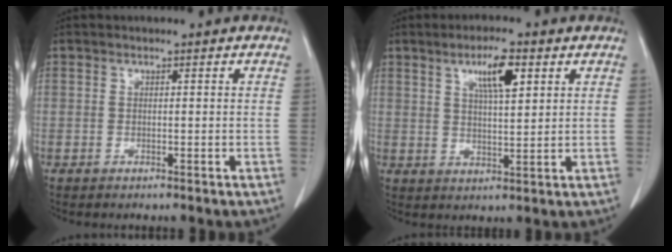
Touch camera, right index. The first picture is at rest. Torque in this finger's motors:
{"motor_torque": [0.43, 0.43, 0.13, 0.06]}